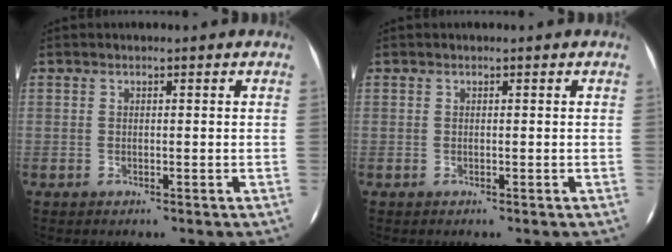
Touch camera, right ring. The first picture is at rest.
{"total": 0.0}